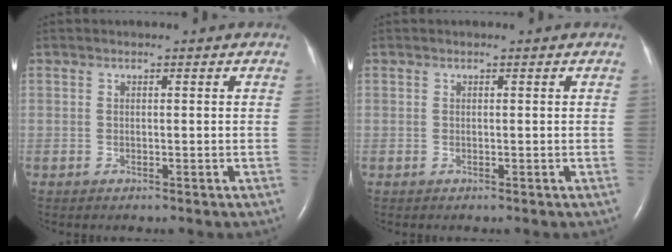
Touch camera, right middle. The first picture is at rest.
{"total": 0.0}